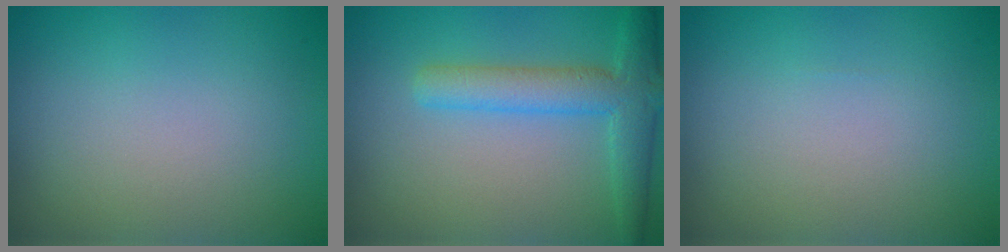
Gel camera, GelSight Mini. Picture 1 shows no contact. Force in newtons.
{"total": 4.6, "press": 4.6, "slide": 0.2}
{"total": 0.0}